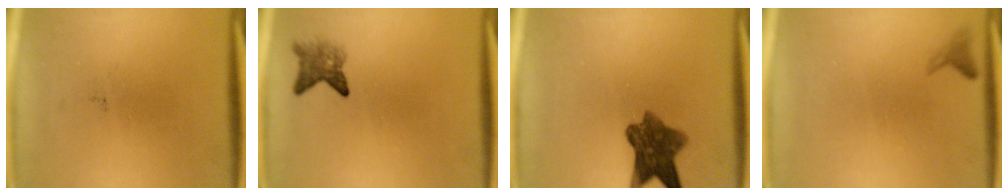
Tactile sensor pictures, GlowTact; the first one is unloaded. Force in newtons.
{"total": 2.8}
{"total": 7.9}
{"total": 1.0}